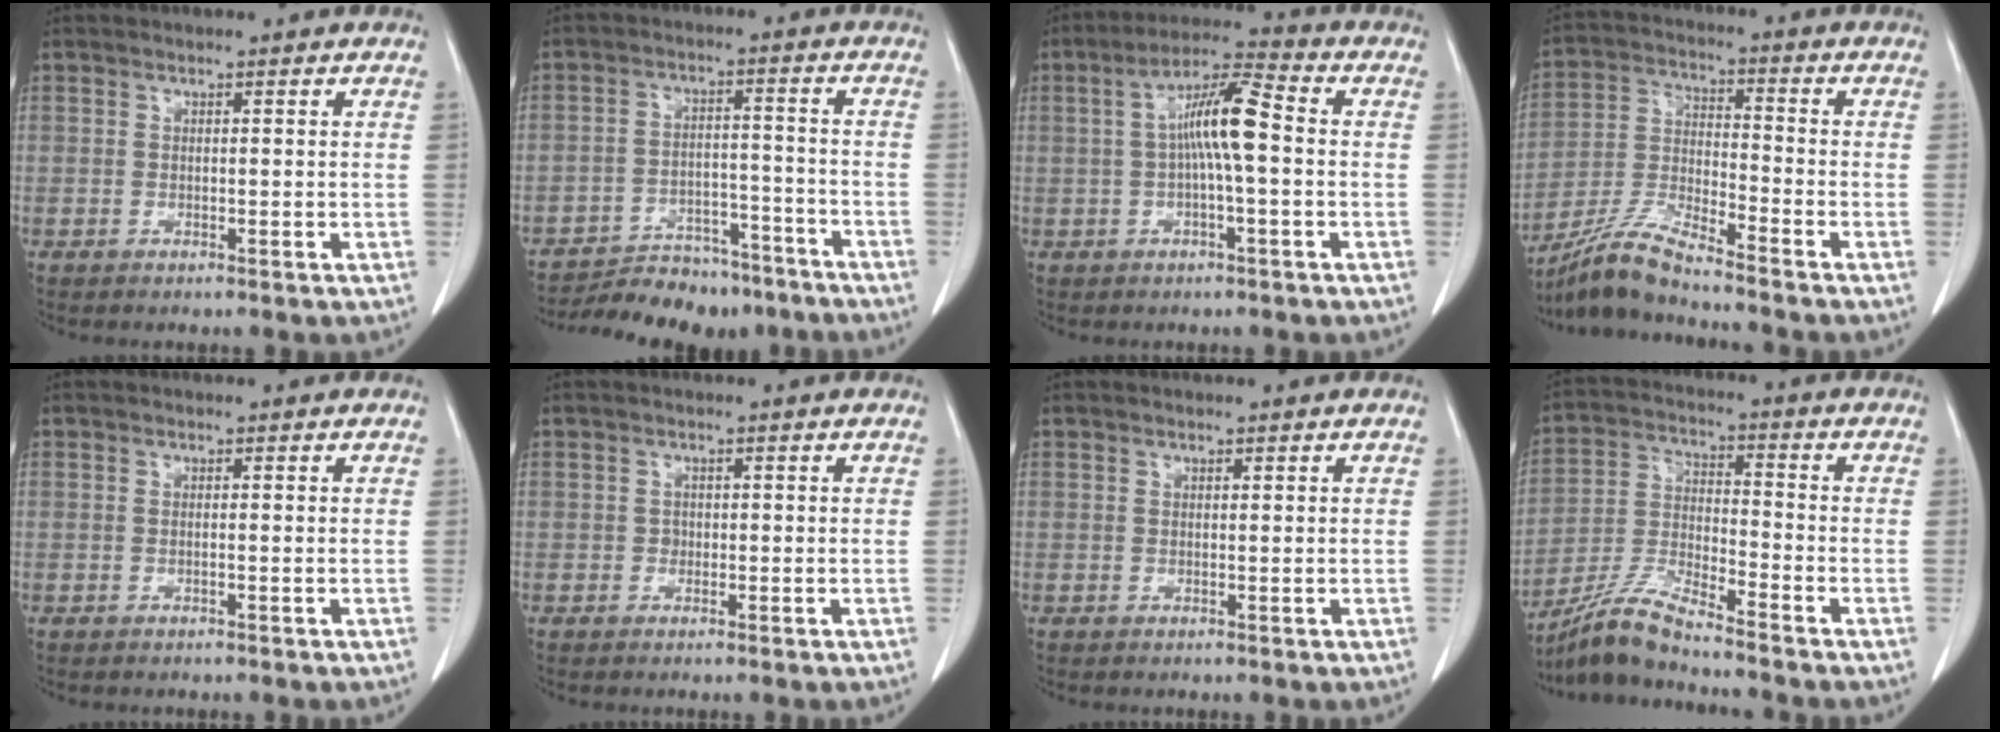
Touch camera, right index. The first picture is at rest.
{"total": 14.1, "force": [-12.7, 5.0, 3.4], "torque": [-0.048, 0.016, -0.179]}
{"total": 8.7, "force": [0.1, 0.9, 8.7], "torque": [-0.162, 0.022, -0.005]}
{"total": 8.6, "force": [-7.9, -0.4, 3.4], "torque": [-0.078, -0.012, -0.154]}
{"total": 0.0}
{"total": 0.9, "force": [-0.1, 0.8, 0.2], "torque": [0.002, 0.006, -0.002]}
{"total": 0.0}
{"total": 8.4, "force": [-7.7, -0.3, 3.2], "torque": [-0.076, -0.013, -0.150]}